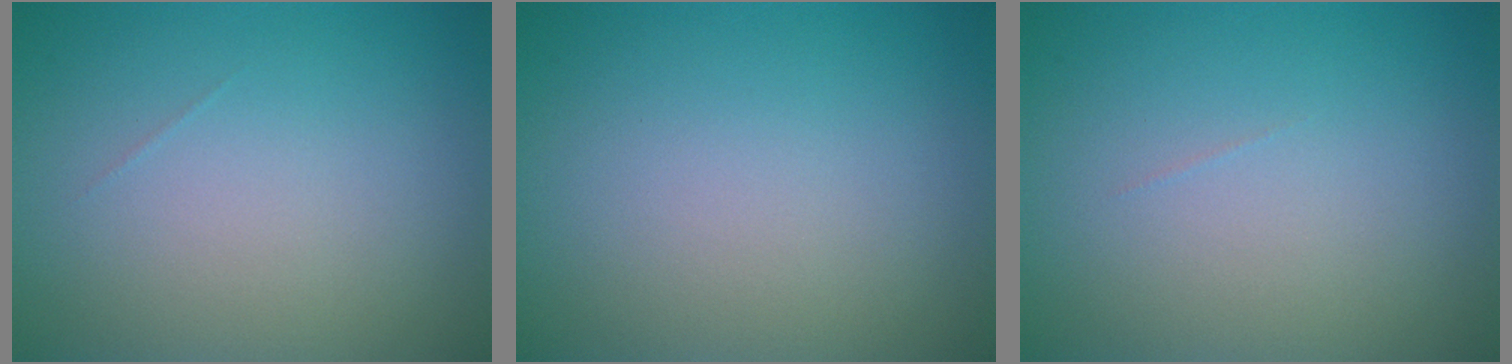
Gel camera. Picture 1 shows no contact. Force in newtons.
{"total": 0.0}
{"total": 0.0}